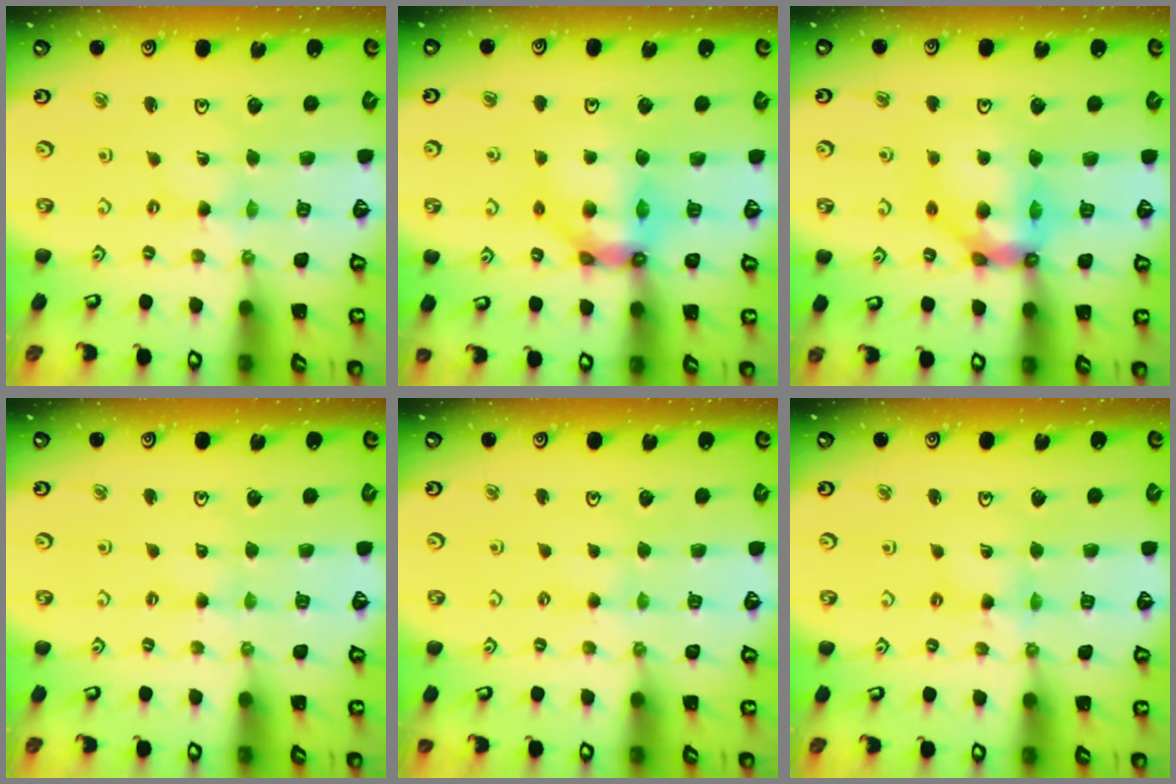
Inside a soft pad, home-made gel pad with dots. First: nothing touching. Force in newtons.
{"total": 10.4, "press": 10.4, "slide": 1.2}
{"total": 12.4, "press": 12.4, "slide": 1.1}
{"total": 0.0}
{"total": 1.2, "press": 1.2, "slide": 0.3}
{"total": 3.1, "press": 3.1, "slide": 0.3}